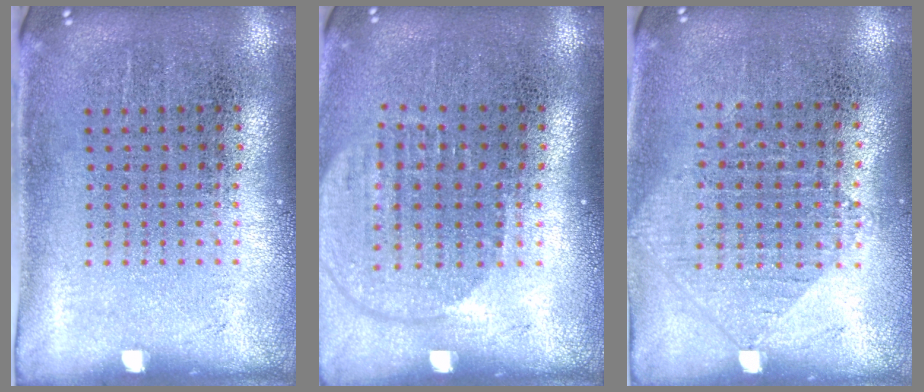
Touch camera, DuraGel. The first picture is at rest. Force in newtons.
{"total": 1.8, "press": 1.5, "slide": 0.9}
{"total": 1.0, "press": 0.9, "slide": 0.3}